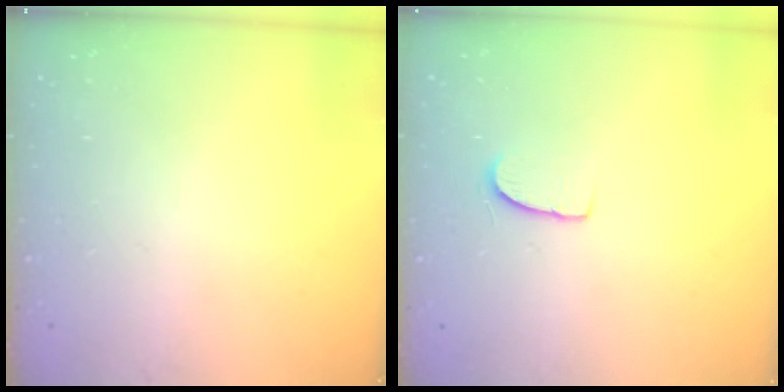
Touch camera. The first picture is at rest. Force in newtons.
{"total": 5.7, "press": 5.6, "slide": 0.5}